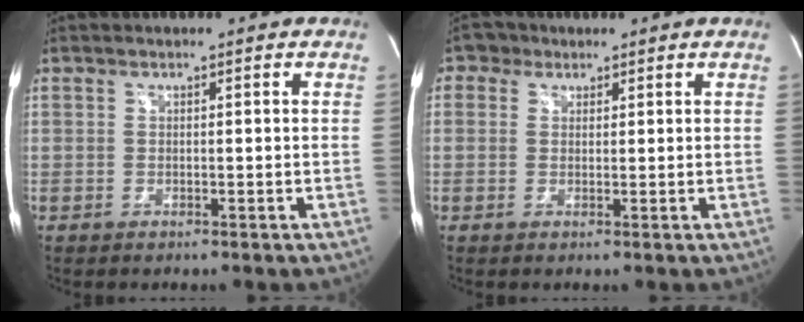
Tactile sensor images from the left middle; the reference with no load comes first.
{"total": 2.6, "force": [1.4, 2.2, 0.4], "torque": [-0.008, 0.009, 0.019]}